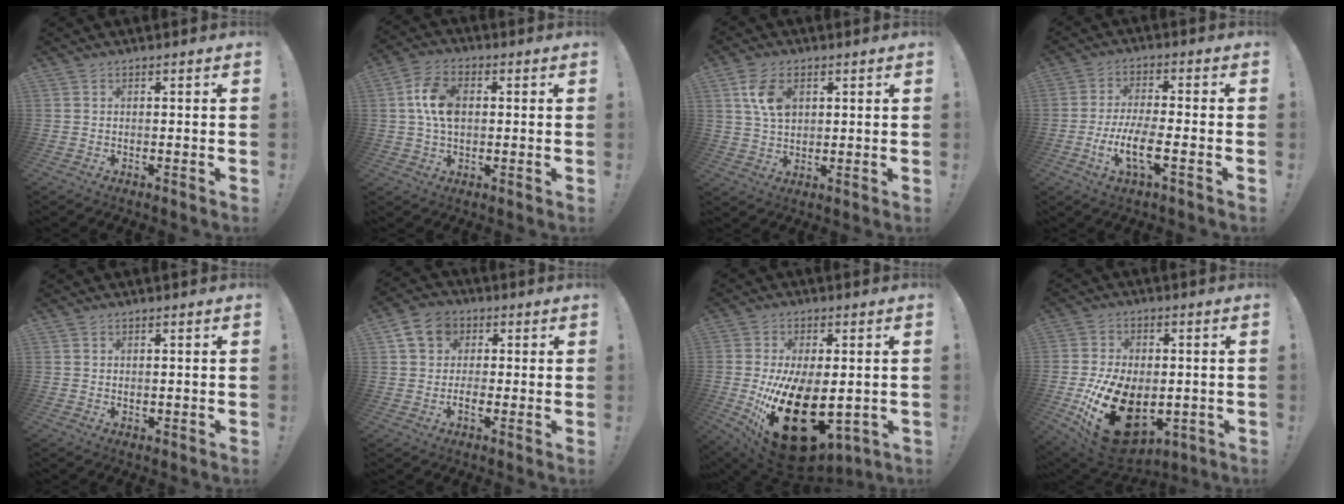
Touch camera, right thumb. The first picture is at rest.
{"total": 10.2, "force": [1.1, 6.6, 7.6], "torque": [-0.138, 0.011, 0.024]}
{"total": 8.7, "force": [3.0, 5.5, 6.0], "torque": [-0.105, -0.003, 0.057]}
{"total": 10.4, "force": [-3.2, 2.9, 9.5], "torque": [-0.191, -0.004, -0.061]}
{"total": 1.0, "force": [0.7, 0.7, 0.3], "torque": [0.002, -0.002, 0.011]}
{"total": 10.1, "force": [1.0, 8.6, 5.2], "torque": [-0.086, 0.005, 0.023]}
{"total": 24.8, "force": [-4.1, 13.4, 20.5], "torque": [-0.353, -0.004, -0.044]}
{"total": 22.4, "force": [-5.4, 14.4, 16.3], "torque": [-0.289, 0.025, -0.070]}